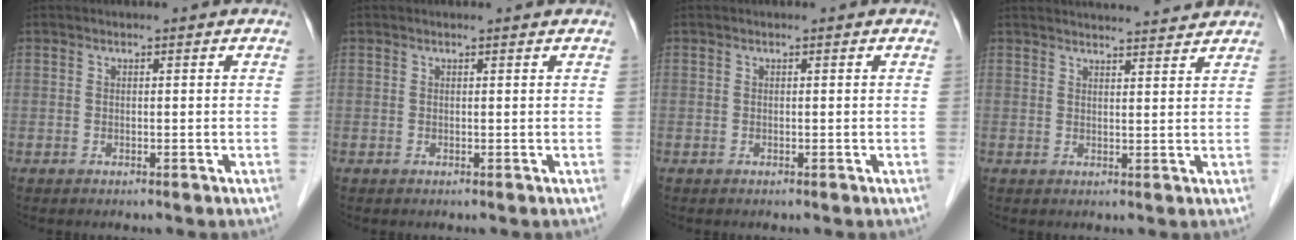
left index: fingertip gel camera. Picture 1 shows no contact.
{"total": 0.5, "force": [0.5, 0.0, 0.1], "torque": [-0.006, -0.002, 0.006]}
{"total": 0.0}
{"total": 8.6, "force": [8.5, 0.1, 1.7], "torque": [-0.020, 0.011, 0.101]}